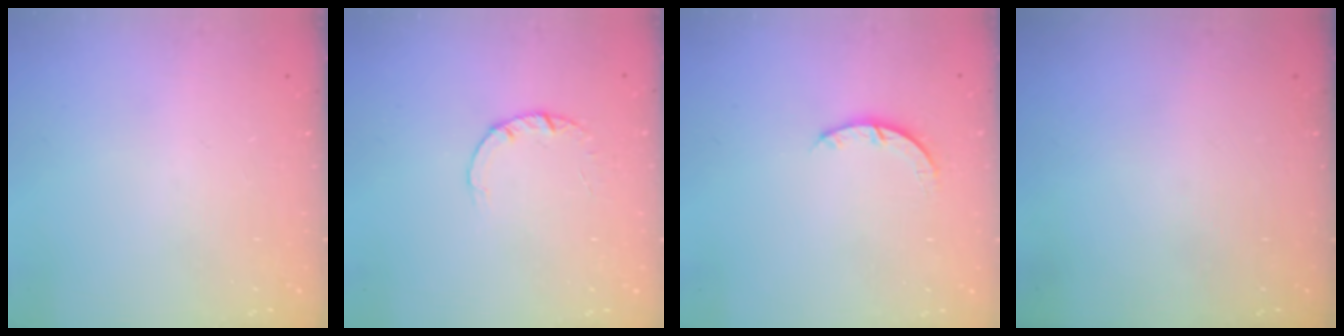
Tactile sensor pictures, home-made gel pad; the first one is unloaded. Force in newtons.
{"total": 1.8, "press": 1.8, "slide": 0.1}
{"total": 2.9, "press": 2.9, "slide": 0.4}
{"total": 0.0}